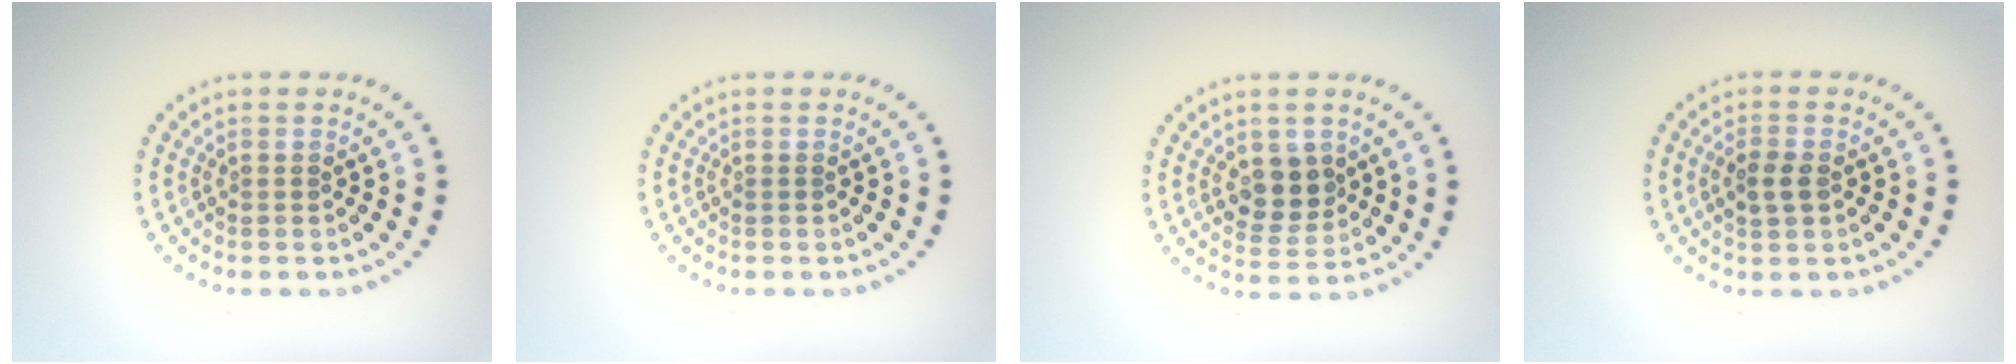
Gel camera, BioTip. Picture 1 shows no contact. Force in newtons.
{"total": 0.0}
{"total": 3.2, "press": 3.1, "slide": 0.9}
{"total": 2.1, "press": 2.1, "slide": 0.2}